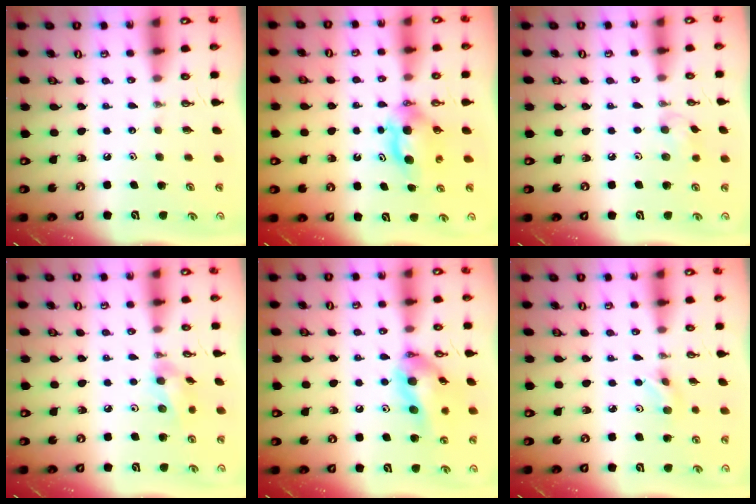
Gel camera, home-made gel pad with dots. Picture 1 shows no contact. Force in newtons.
{"total": 5.9, "press": 5.8, "slide": 1.1}
{"total": 8.3, "press": 8.0, "slide": 2.2}
{"total": 9.5, "press": 9.1, "slide": 2.6}
{"total": 15.0, "press": 14.1, "slide": 5.0}
{"total": 3.6, "press": 3.5, "slide": 0.9}